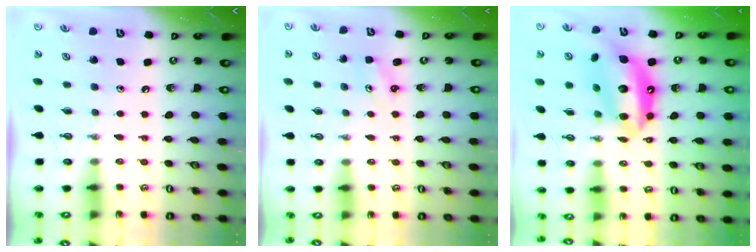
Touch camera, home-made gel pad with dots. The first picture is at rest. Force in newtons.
{"total": 2.5, "press": 2.5, "slide": 0.3}
{"total": 15.9, "press": 15.9, "slide": 1.2}